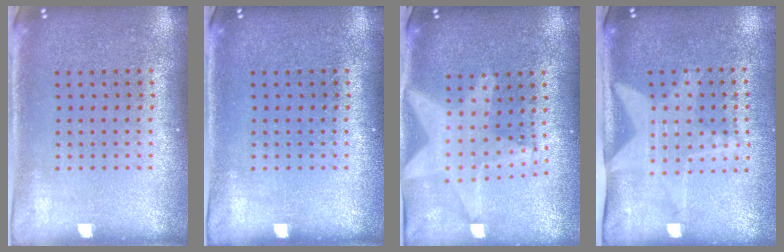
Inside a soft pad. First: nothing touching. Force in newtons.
{"total": 0.0}
{"total": 2.2, "press": 1.8, "slide": 1.2}
{"total": 2.0, "press": 1.5, "slide": 1.3}